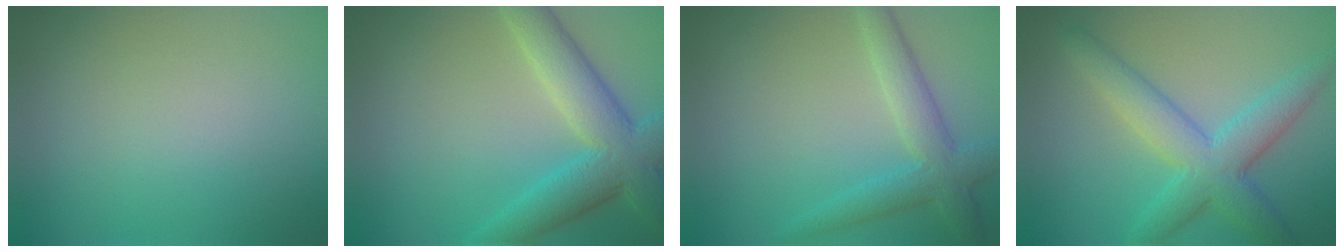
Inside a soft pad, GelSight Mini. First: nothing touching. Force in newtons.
{"total": 7.3, "press": 7.3, "slide": 0.4}
{"total": 3.4, "press": 3.4, "slide": 0.1}
{"total": 5.9, "press": 5.9, "slide": 0.2}